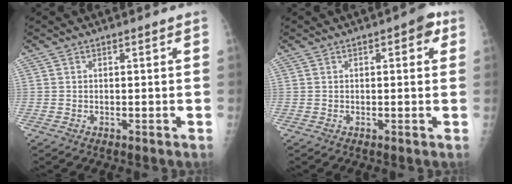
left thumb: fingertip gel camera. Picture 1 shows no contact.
{"total": 3.3, "force": [1.3, 1.6, 2.7], "torque": [-0.016, 0.002, 0.007]}